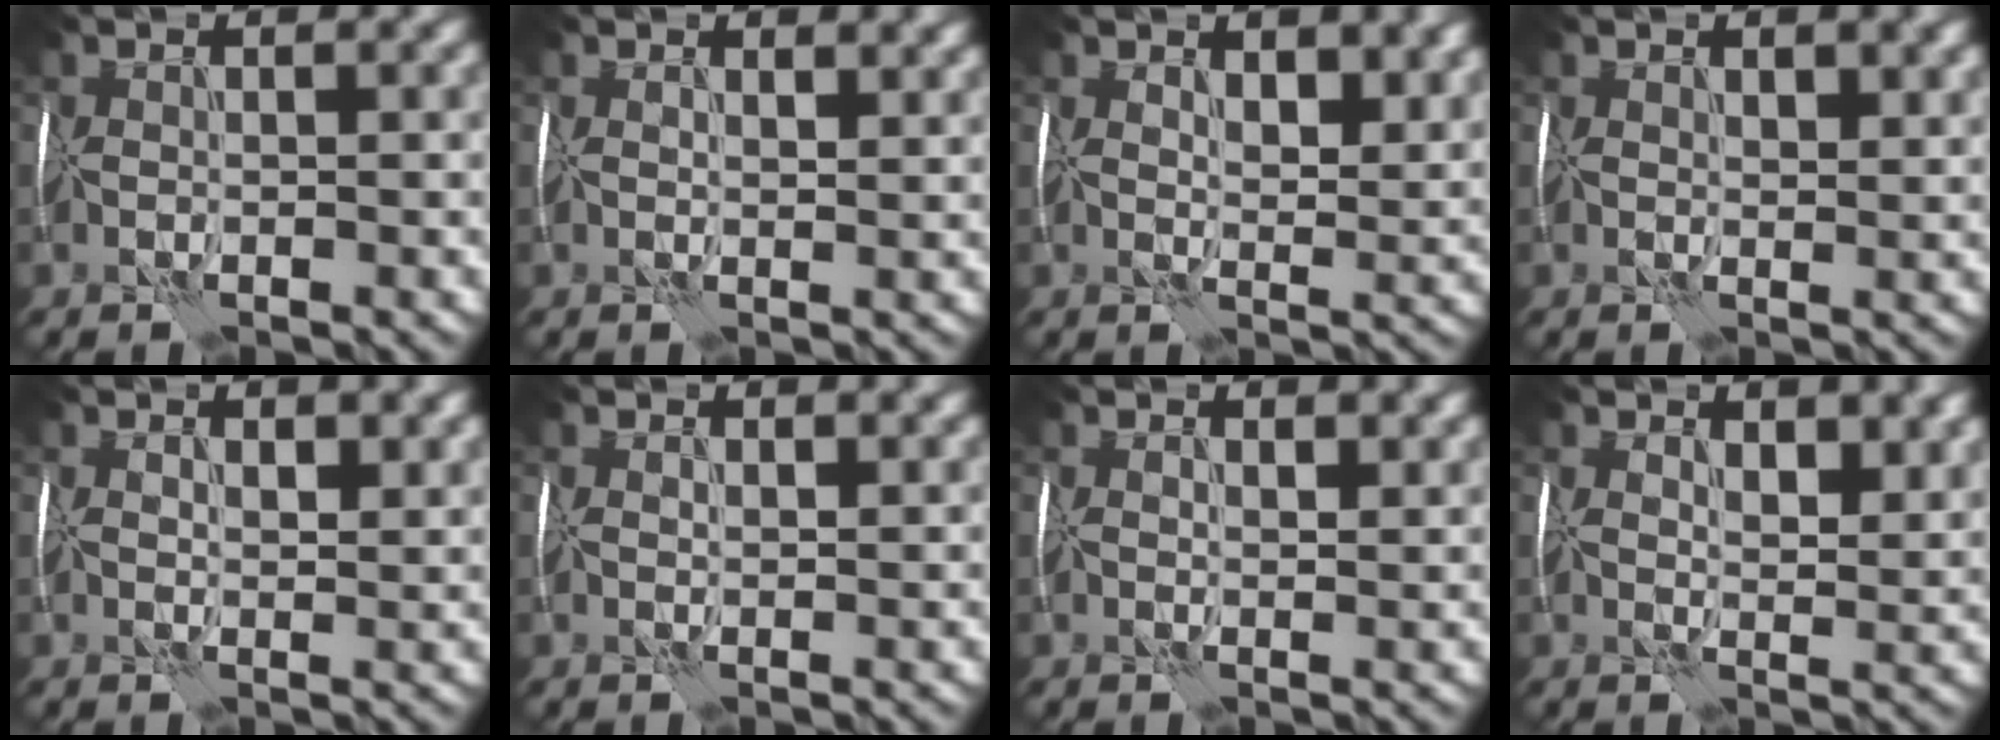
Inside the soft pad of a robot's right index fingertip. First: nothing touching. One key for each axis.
{"total": 2.3, "fx": 1.3, "fy": 1.2, "fz": 1.6, "tx": -0.019, "ty": 0.003, "tz": 0.018}
{"total": 4.7, "fx": 2.4, "fy": 2.1, "fz": 3.5, "tx": -0.048, "ty": 0.001, "tz": 0.038}
{"total": 3.0, "fx": 1.5, "fy": 1.2, "fz": 2.4, "tx": -0.034, "ty": 0.002, "tz": 0.028}
{"total": 2.7, "fx": 1.3, "fy": 1.2, "fz": 2.0, "tx": -0.028, "ty": 0.002, "tz": 0.023}
{"total": 1.6, "fx": 1.0, "fy": 0.7, "fz": 1.0, "tx": -0.013, "ty": 0.000, "tz": 0.019}
{"total": 2.4, "fx": 1.2, "fy": 1.2, "fz": 1.7, "tx": -0.021, "ty": 0.003, "tz": 0.020}
{"total": 4.3, "fx": 2.3, "fy": 1.9, "fz": 3.1, "tx": -0.043, "ty": 0.000, "tz": 0.035}